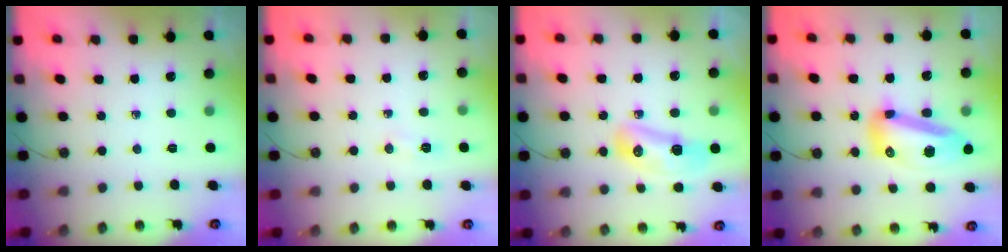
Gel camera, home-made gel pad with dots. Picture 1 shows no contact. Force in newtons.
{"total": 4.7, "press": 4.6, "slide": 0.6}
{"total": 12.7, "press": 11.2, "slide": 6.0}
{"total": 15.9, "press": 15.5, "slide": 3.6}